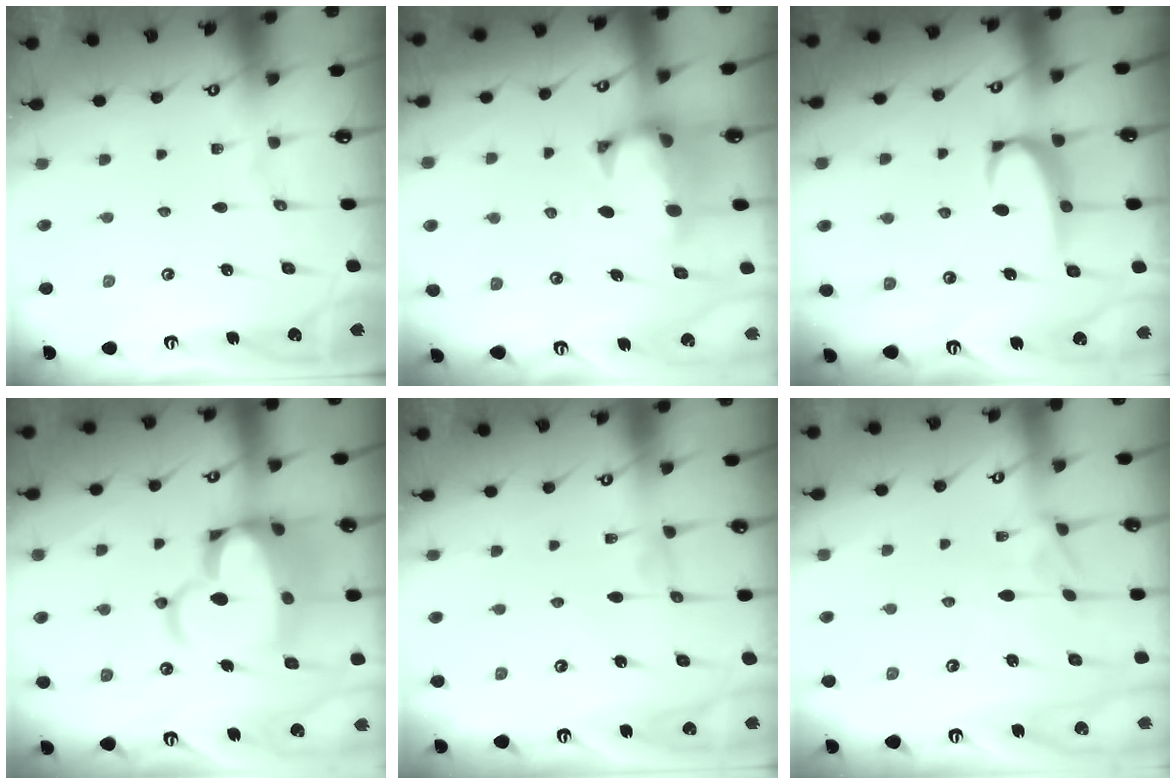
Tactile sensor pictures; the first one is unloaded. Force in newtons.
{"total": 1.1, "press": 0.3, "slide": 1.1}
{"total": 3.3, "press": 3.3, "slide": 0.6}
{"total": 15.9, "press": 15.8, "slide": 2.2}
{"total": 0.9, "press": 0.8, "slide": 0.2}
{"total": 1.8, "press": 1.5, "slide": 1.0}